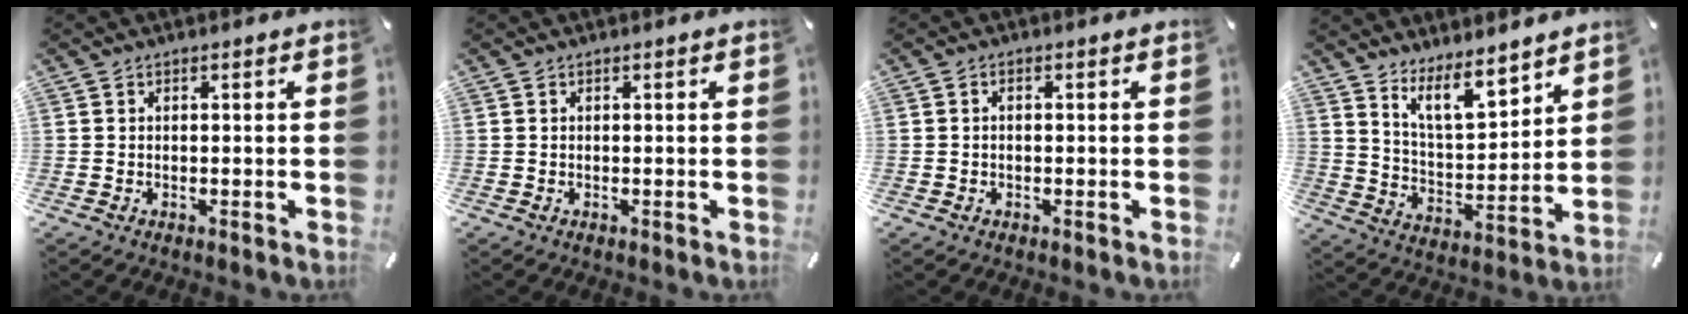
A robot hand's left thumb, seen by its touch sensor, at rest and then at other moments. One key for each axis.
{"total": 0.0}
{"total": 0.8, "fx": 0.0, "fy": 0.5, "fz": 0.7, "tx": -0.013, "ty": 0.002, "tz": 0.000}
{"total": 11.1, "fx": 9.1, "fy": 4.1, "fz": 4.8, "tx": -0.086, "ty": -0.059, "tz": 0.165}